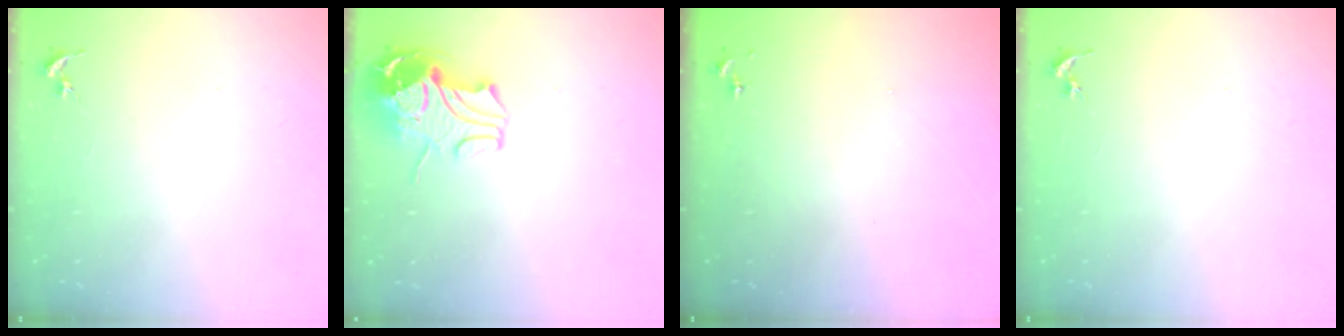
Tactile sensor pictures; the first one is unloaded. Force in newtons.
{"total": 11.6, "press": 11.5, "slide": 1.6}
{"total": 0.0}
{"total": 0.0}